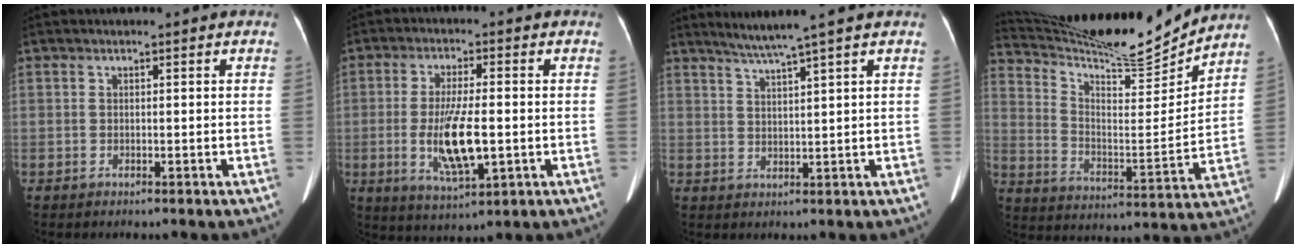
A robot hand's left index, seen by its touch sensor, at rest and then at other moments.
{"total": 9.2, "force": [-1.5, 1.9, 8.9], "torque": [-0.175, -0.016, -0.023]}
{"total": 5.0, "force": [4.0, -1.7, 2.6], "torque": [-0.048, -0.001, 0.075]}
{"total": 18.5, "force": [17.7, 0.3, 5.6], "torque": [-0.115, -0.035, 0.280]}